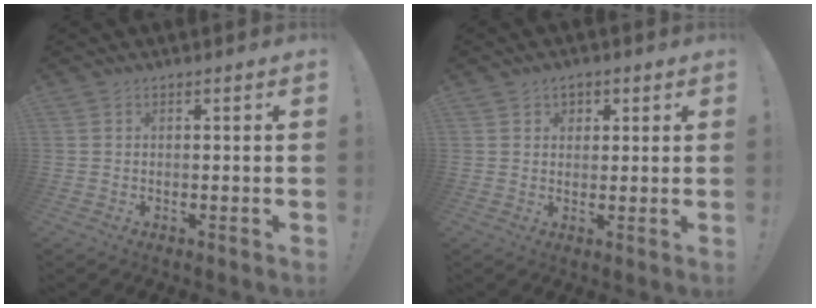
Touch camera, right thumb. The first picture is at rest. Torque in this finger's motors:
{"motor_torque": [-0.04, 0.05, -0.29, 0.12, -0.01]}